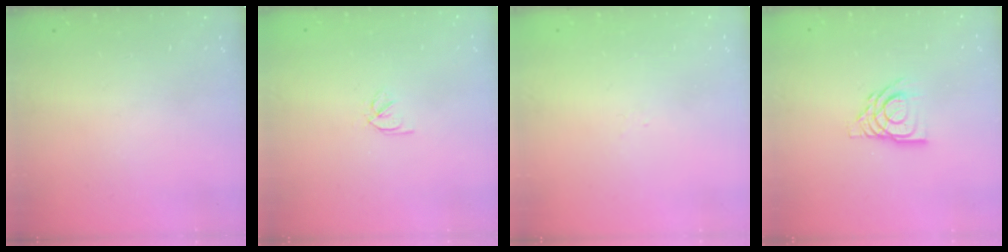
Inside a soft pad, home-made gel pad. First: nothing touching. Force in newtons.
{"total": 2.4, "press": 2.3, "slide": 0.7}
{"total": 1.6, "press": 1.5, "slide": 0.4}
{"total": 11.3, "press": 11.3, "slide": 1.3}